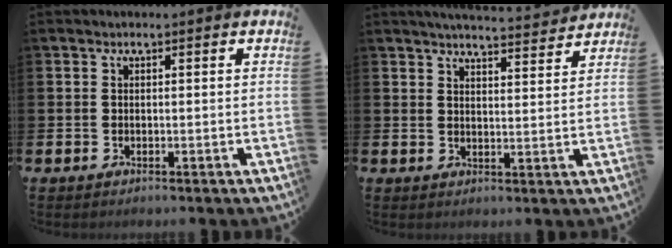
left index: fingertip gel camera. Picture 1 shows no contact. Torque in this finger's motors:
{"motor_torque": [0.77, -1.02, 0.26, 0.05]}